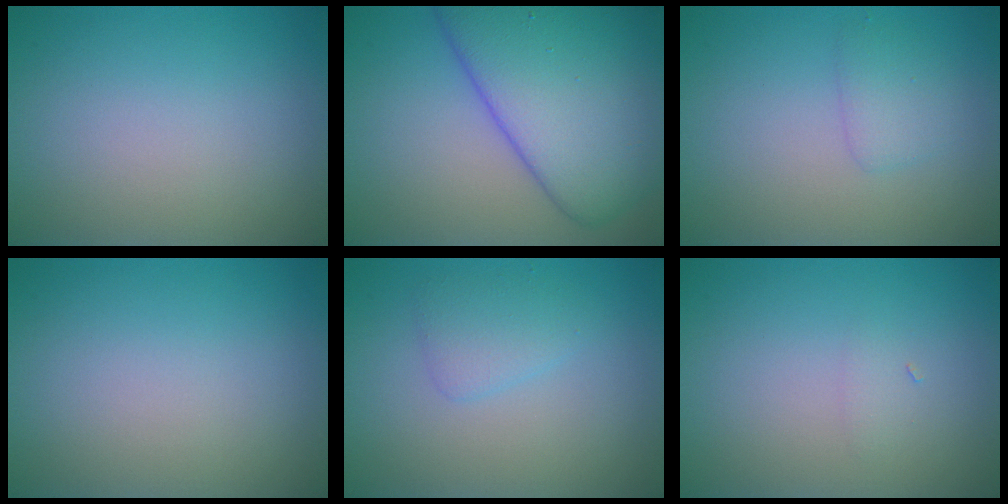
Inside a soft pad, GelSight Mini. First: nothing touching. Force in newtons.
{"total": 11.1, "press": 11.1, "slide": 0.5}
{"total": 1.6, "press": 1.6, "slide": 0.1}
{"total": 0.0}
{"total": 1.8, "press": 1.8, "slide": 0.1}
{"total": 0.6, "press": 0.6, "slide": 0.0}